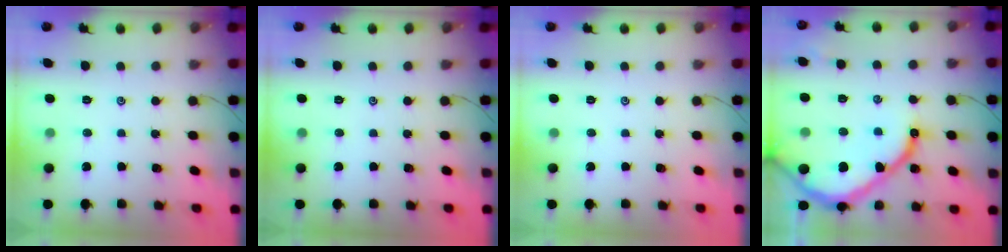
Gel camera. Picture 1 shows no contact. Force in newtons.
{"total": 0.0}
{"total": 0.0}
{"total": 16.8, "press": 16.7, "slide": 1.4}